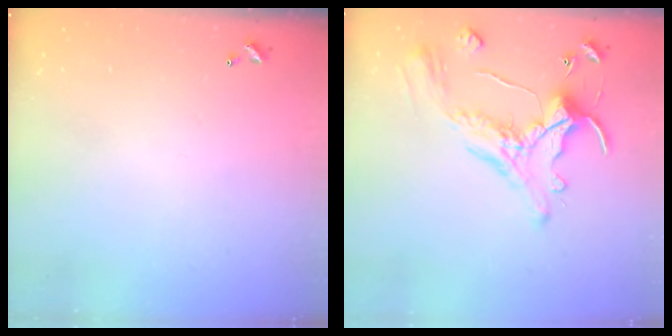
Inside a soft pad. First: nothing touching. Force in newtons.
{"total": 2.5, "press": 2.2, "slide": 1.2}